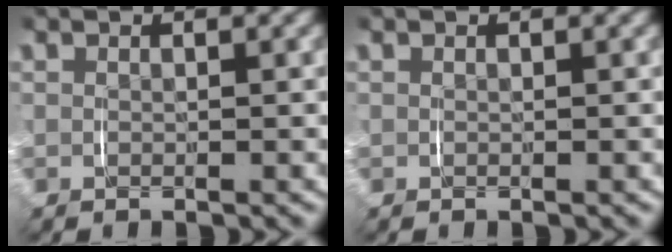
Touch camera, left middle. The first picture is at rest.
{"total": 0.0}